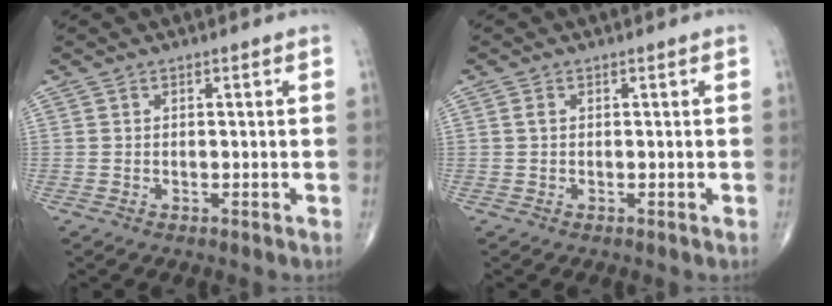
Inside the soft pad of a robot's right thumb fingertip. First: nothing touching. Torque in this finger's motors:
{"motor_torque": [-0.33, 0.18, 0.17, 0.09, 0.00]}